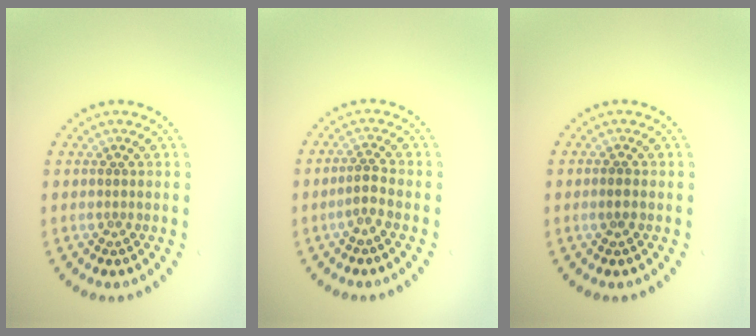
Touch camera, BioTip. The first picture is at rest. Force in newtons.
{"total": 1.6, "press": 1.2, "slide": 1.0}
{"total": 0.9, "press": 0.9, "slide": 0.1}